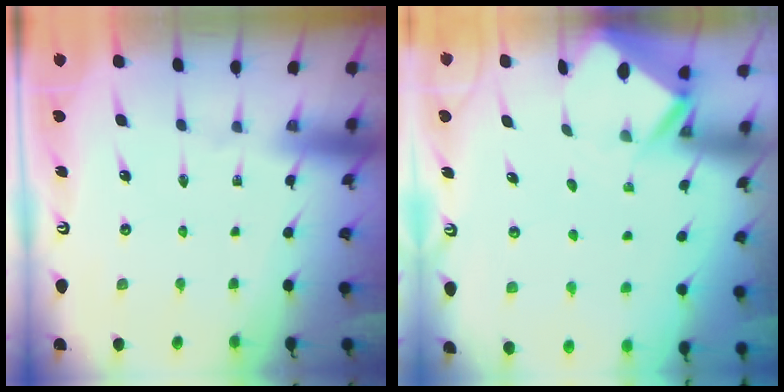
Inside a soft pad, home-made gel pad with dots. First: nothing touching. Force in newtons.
{"total": 2.6, "press": 2.6, "slide": 0.1}